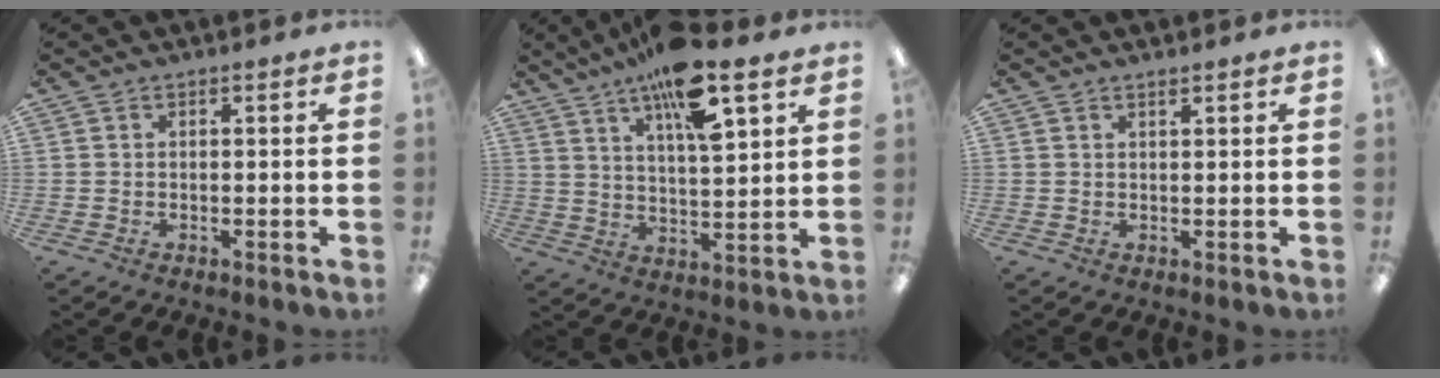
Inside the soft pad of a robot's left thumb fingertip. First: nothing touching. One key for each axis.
{"total": 14.2, "fx": 9.4, "fy": 3.7, "fz": 10.0, "tx": -0.166, "ty": -0.047, "tz": 0.156}
{"total": 1.0, "fx": 0.9, "fy": 0.1, "fz": 0.3, "tx": -0.007, "ty": -0.001, "tz": 0.017}